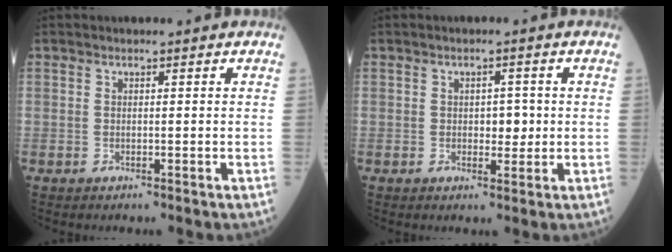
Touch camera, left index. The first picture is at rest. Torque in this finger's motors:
{"motor_torque": [0.08, 0.05, 0.03, 0.00]}